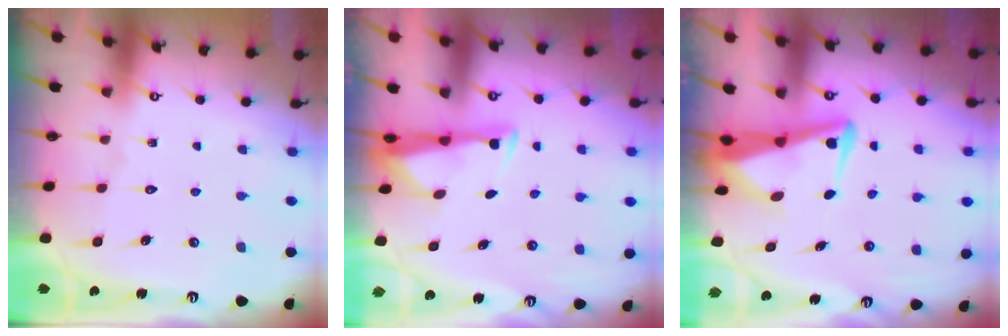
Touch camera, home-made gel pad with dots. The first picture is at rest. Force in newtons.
{"total": 3.2, "press": 3.1, "slide": 0.9}
{"total": 6.3, "press": 6.2, "slide": 1.5}